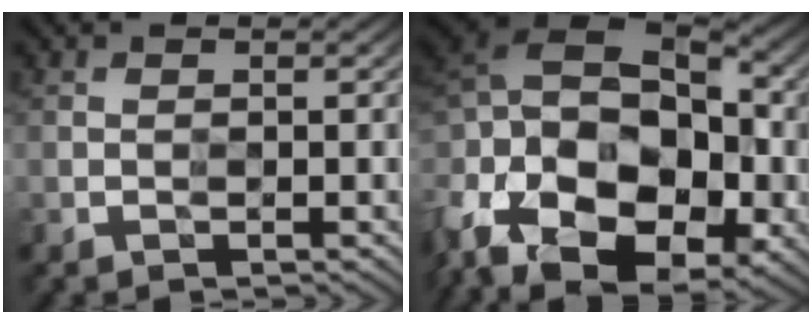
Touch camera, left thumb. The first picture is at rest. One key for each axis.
{"total": 19.9, "fx": -6.5, "fy": 13.8, "fz": 12.8, "tx": -0.282, "ty": 0.004, "tz": -0.096}